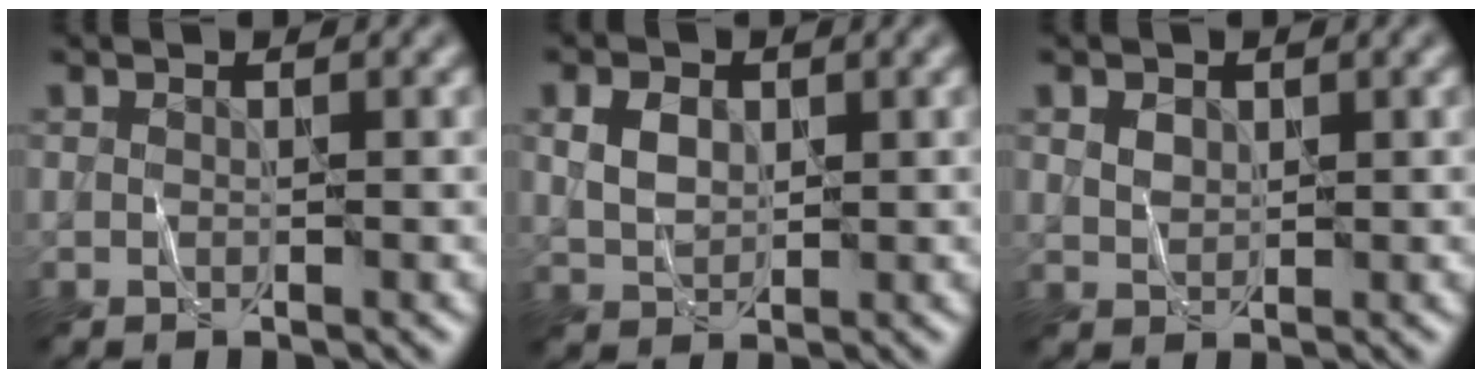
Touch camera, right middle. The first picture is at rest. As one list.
[{"total": 2.7, "force": [0.8, 2.0, 1.7], "torque": [-0.037, 0.002, 0.015]}, {"total": 1.4, "force": [0.6, 1.1, 0.7], "torque": [-0.016, 0.002, 0.013]}]